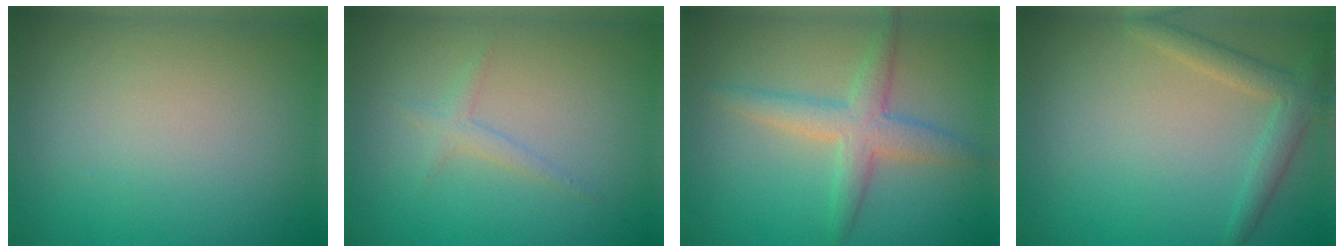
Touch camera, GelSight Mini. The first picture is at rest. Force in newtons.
{"total": 1.2, "press": 1.2, "slide": 0.0}
{"total": 3.5, "press": 3.5, "slide": 0.1}
{"total": 2.5, "press": 2.5, "slide": 0.2}